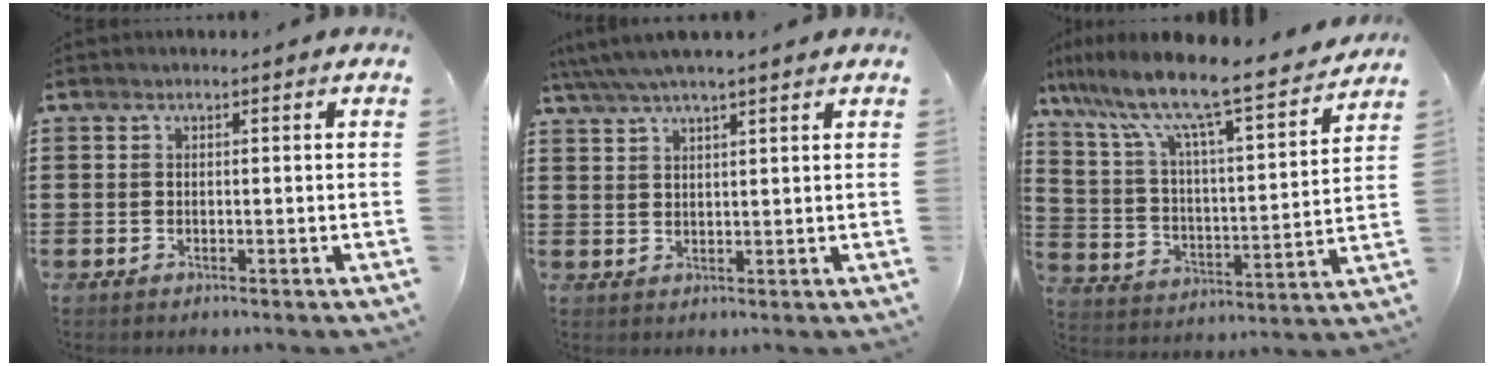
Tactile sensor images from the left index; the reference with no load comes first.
{"total": 3.7, "force": [3.0, 0.1, 2.1], "torque": [-0.048, -0.004, 0.054]}
{"total": 9.7, "force": [8.1, 0.5, 5.2], "torque": [-0.133, -0.062, 0.130]}